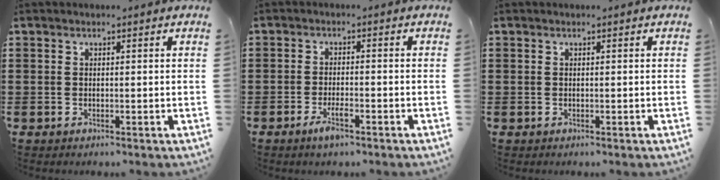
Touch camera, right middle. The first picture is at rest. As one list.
[{"total": 3.5, "force": [-2.0, 0.8, 2.7], "torque": [-0.058, -0.002, -0.040]}, {"total": 0.0}]